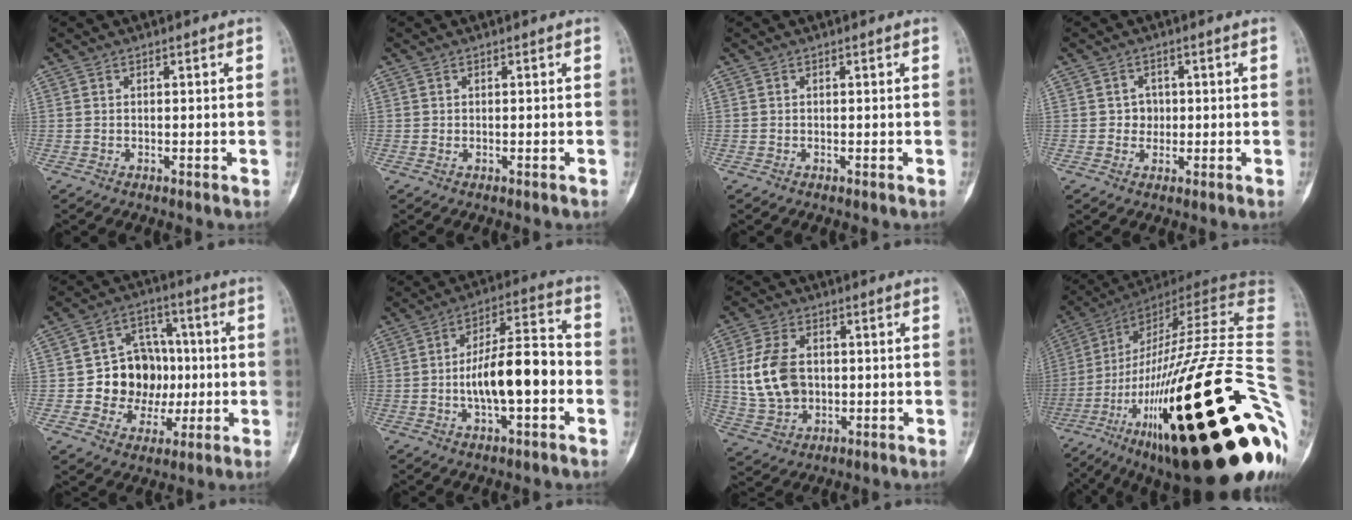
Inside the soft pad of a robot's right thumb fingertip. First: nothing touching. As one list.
[{"total": 0.0}, {"total": 0.0}, {"total": 2.6, "force": [0.0, 2.5, 0.9], "torque": [0.006, 0.007, -0.003]}, {"total": 13.7, "force": [-0.5, 11.5, 7.3], "torque": [-0.051, 0.027, 0.001]}, {"total": 14.1, "force": [-2.4, 5.3, 12.9], "torque": [-0.202, 0.037, -0.045]}, {"total": 10.6, "force": [0.7, 7.6, 7.3], "torque": [-0.131, 0.004, 0.019]}, {"total": 47.1, "force": [-12.5, 11.1, 44.1], "torque": [-0.618, 0.051, -0.202]}]